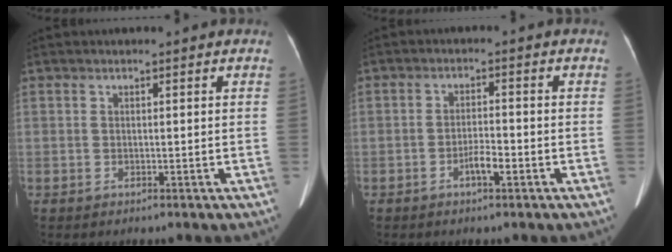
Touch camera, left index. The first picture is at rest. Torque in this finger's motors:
{"motor_torque": [0.04, 0.02, 0.01, 0.07]}